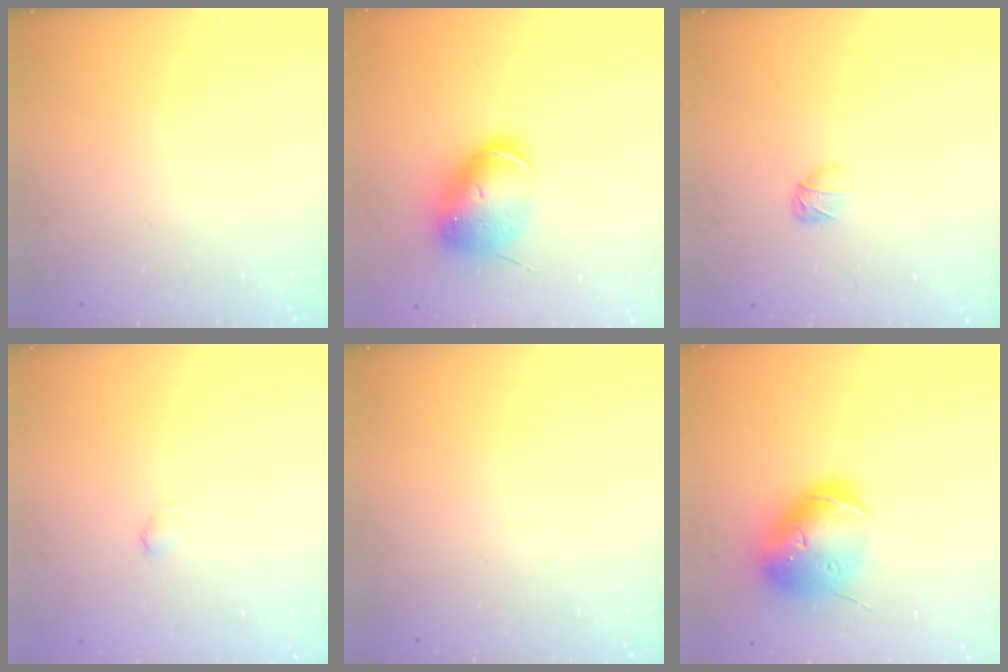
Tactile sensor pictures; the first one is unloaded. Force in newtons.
{"total": 9.3, "press": 9.2, "slide": 1.6}
{"total": 3.6, "press": 3.5, "slide": 0.8}
{"total": 3.5, "press": 3.4, "slide": 0.7}
{"total": 0.0}
{"total": 16.0, "press": 15.8, "slide": 2.6}